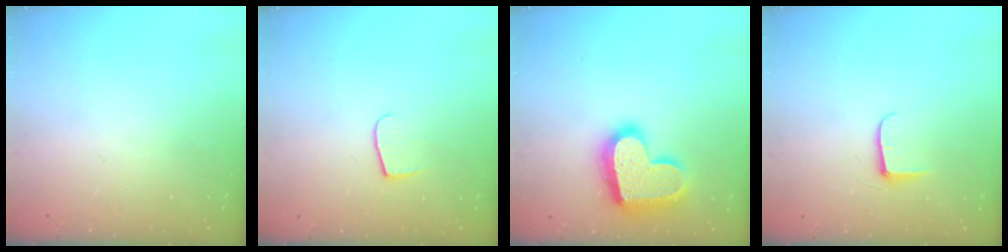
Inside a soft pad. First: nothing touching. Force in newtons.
{"total": 4.9, "press": 4.9, "slide": 0.5}
{"total": 20.3, "press": 20.3, "slide": 1.4}
{"total": 5.8, "press": 5.8, "slide": 0.9}